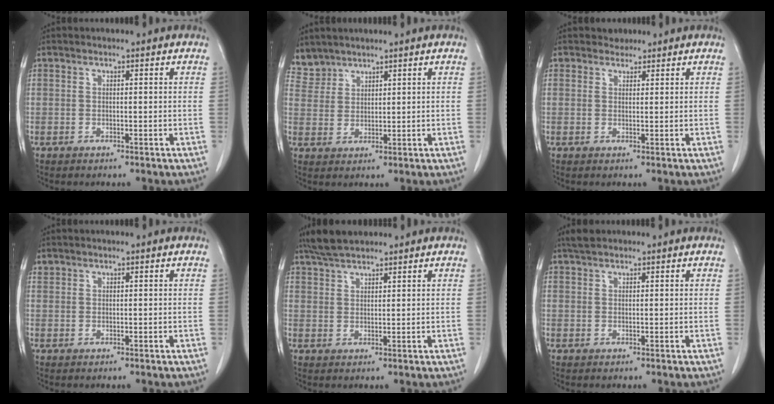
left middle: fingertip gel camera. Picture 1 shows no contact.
{"total": 3.6, "force": [3.4, 1.2, -0.6], "torque": [0.011, 0.008, 0.076]}
{"total": 1.5, "force": [1.2, 0.8, -0.3], "torque": [0.003, 0.003, 0.016]}
{"total": 0.6, "force": [0.5, 0.2, 0.0], "torque": [-0.003, 0.006, 0.011]}
{"total": 5.3, "force": [4.7, 1.0, 2.3], "torque": [-0.051, 0.019, 0.089]}
{"total": 1.9, "force": [1.6, 0.6, 0.7], "torque": [-0.018, 0.012, 0.030]}